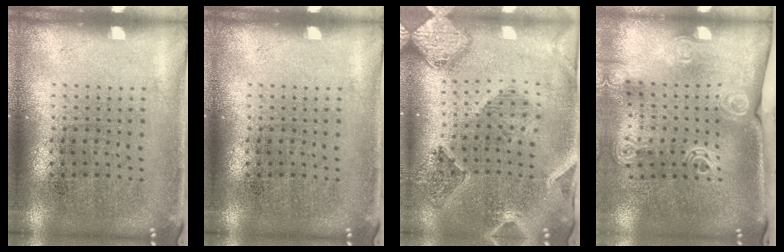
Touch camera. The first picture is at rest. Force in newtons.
{"total": 0.0}
{"total": 1.4, "press": 1.4, "slide": 0.4}
{"total": 2.1, "press": 1.6, "slide": 1.3}